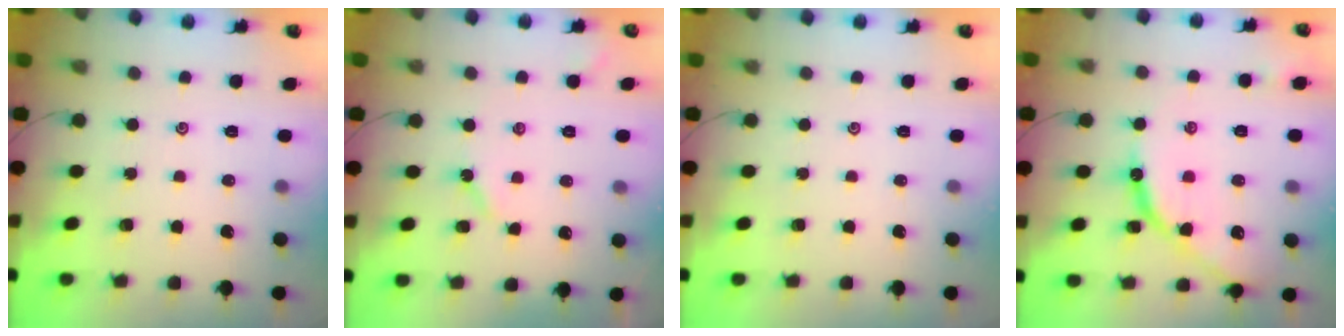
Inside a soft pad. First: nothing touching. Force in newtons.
{"total": 3.5, "press": 3.5, "slide": 0.3}
{"total": 0.0}
{"total": 13.0, "press": 12.9, "slide": 0.9}